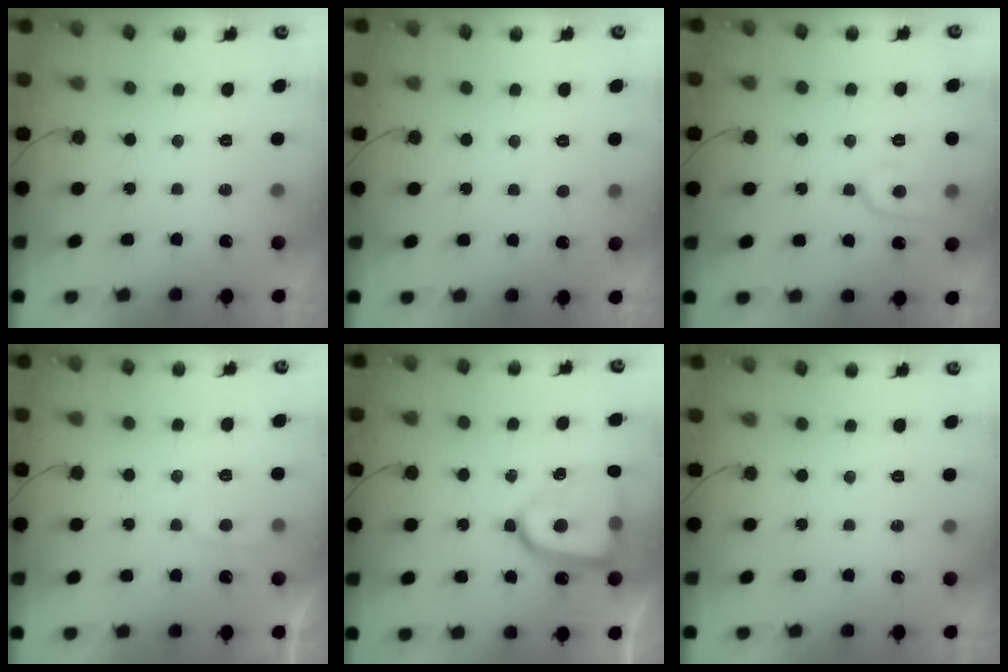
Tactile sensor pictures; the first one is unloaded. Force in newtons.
{"total": 1.8, "press": 1.8, "slide": 0.2}
{"total": 8.4, "press": 8.3, "slide": 0.8}
{"total": 4.4, "press": 4.4, "slide": 0.5}
{"total": 16.9, "press": 16.8, "slide": 1.5}
{"total": 0.0}